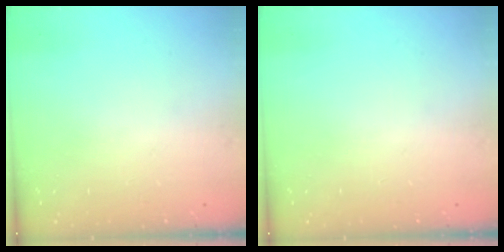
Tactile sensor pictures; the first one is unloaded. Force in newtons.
{"total": 0.0}